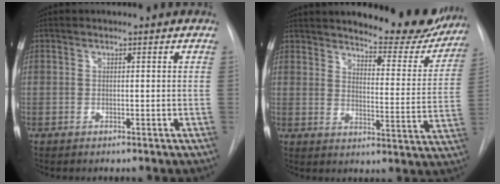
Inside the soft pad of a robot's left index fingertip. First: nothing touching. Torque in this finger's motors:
{"motor_torque": [0.28, -0.28, 0.57, 0.10]}